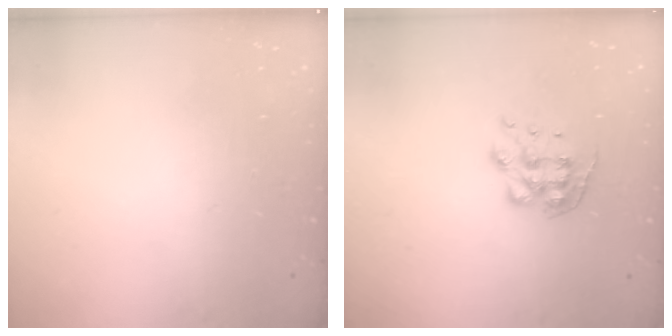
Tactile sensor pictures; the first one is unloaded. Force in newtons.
{"total": 8.4, "press": 8.3, "slide": 0.4}